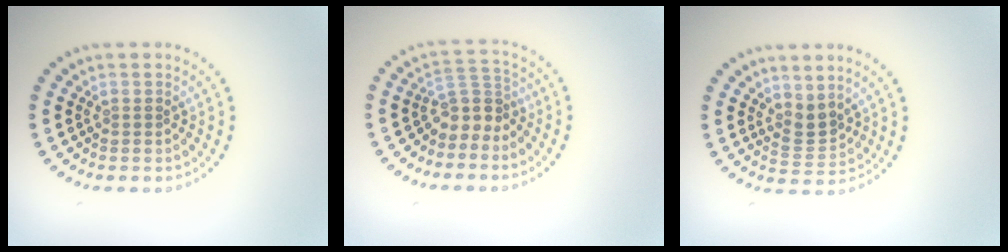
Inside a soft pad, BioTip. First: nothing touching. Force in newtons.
{"total": 2.9, "press": 2.1, "slide": 2.0}
{"total": 2.3, "press": 1.6, "slide": 1.6}